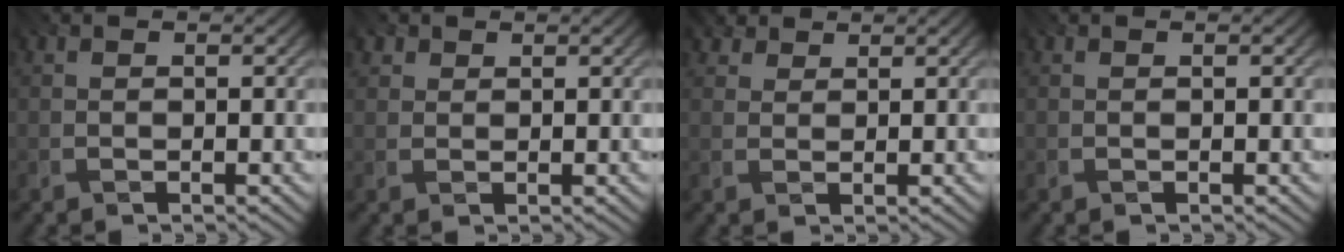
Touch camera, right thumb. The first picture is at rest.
{"total": 1.8, "force": [1.1, 1.4, 0.4], "torque": [-0.013, 0.001, 0.021]}
{"total": 2.7, "force": [2.1, 1.6, 0.8], "torque": [-0.020, -0.002, 0.042]}
{"total": 0.0}